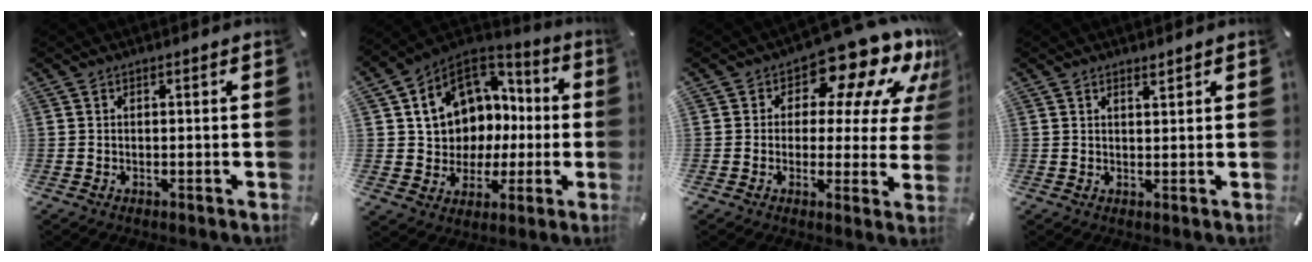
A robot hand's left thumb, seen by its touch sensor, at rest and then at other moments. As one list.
[{"total": 11.9, "force": [3.7, 10.3, 4.6], "torque": [-0.092, -0.032, 0.078]}, {"total": 14.7, "force": [10.1, 6.9, 8.2], "torque": [-0.116, -0.081, 0.169]}, {"total": 1.3, "force": [1.2, 0.4, 0.4], "torque": [-0.009, -0.002, 0.023]}]